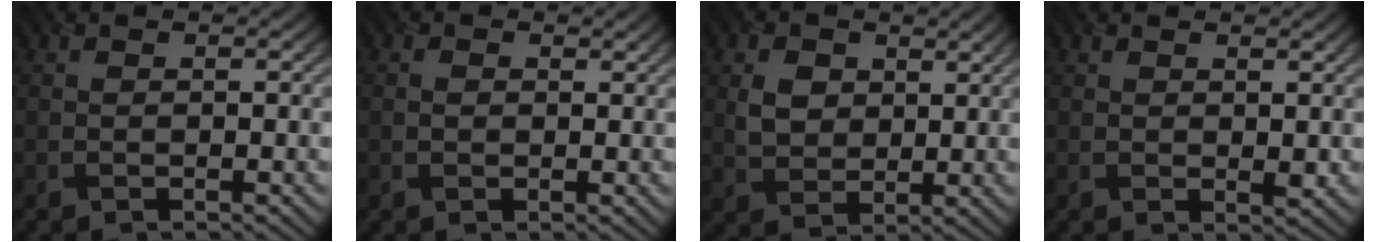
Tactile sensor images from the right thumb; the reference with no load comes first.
{"total": 1.1, "force": [0.2, 0.9, 0.6], "torque": [-0.016, -0.002, 0.003]}
{"total": 4.8, "force": [1.8, 3.6, 2.6], "torque": [-0.065, -0.002, 0.035]}
{"total": 1.5, "force": [0.7, 0.7, 1.2], "torque": [-0.020, -0.005, 0.016]}